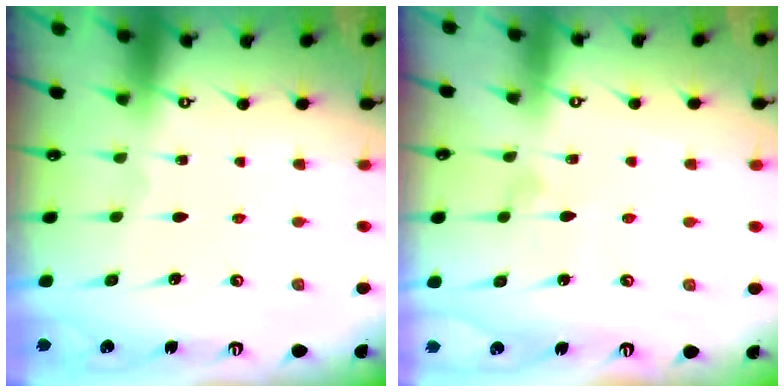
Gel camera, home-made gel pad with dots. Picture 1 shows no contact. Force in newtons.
{"total": 5.8, "press": 5.8, "slide": 0.5}